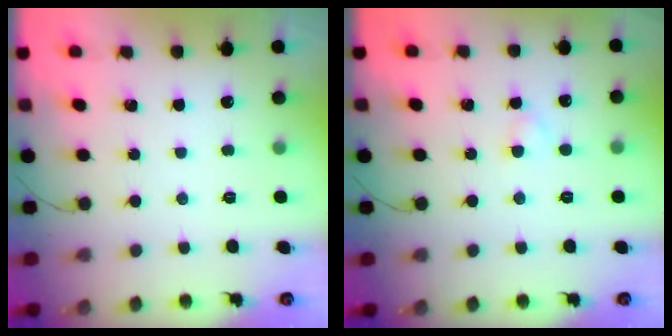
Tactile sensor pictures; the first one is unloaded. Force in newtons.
{"total": 1.9, "press": 1.7, "slide": 0.9}